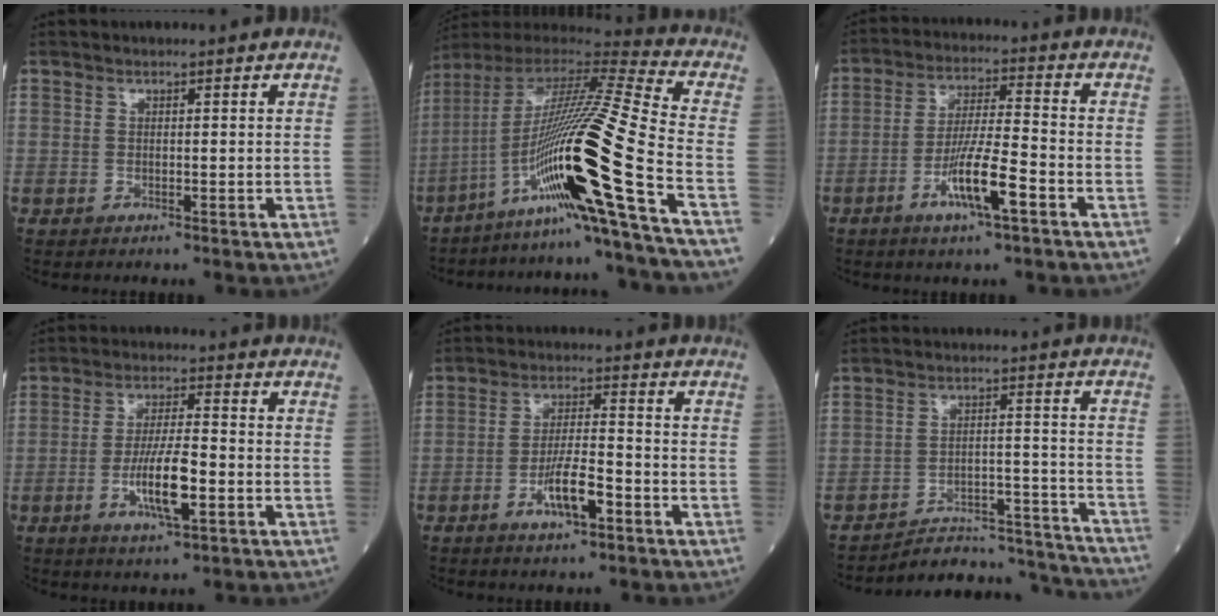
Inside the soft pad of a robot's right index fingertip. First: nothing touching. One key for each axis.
{"total": 23.9, "fx": -10.1, "fy": -2.1, "fz": 21.6, "tx": -0.391, "ty": -0.020, "tz": -0.187}
{"total": 9.2, "fx": -4.2, "fy": 0.6, "fz": 8.2, "tx": -0.155, "ty": -0.005, "tz": -0.077}
{"total": 8.4, "fx": -2.7, "fy": 1.4, "fz": 7.8, "tx": -0.145, "ty": -0.003, "tz": -0.047}
{"total": 6.8, "fx": -3.2, "fy": 1.3, "fz": 5.8, "tx": -0.112, "ty": 0.001, "tz": -0.058}
{"total": 14.0, "fx": -13.9, "fy": 1.4, "fz": 0.3, "tx": 0.017, "ty": 0.042, "tz": -0.190}